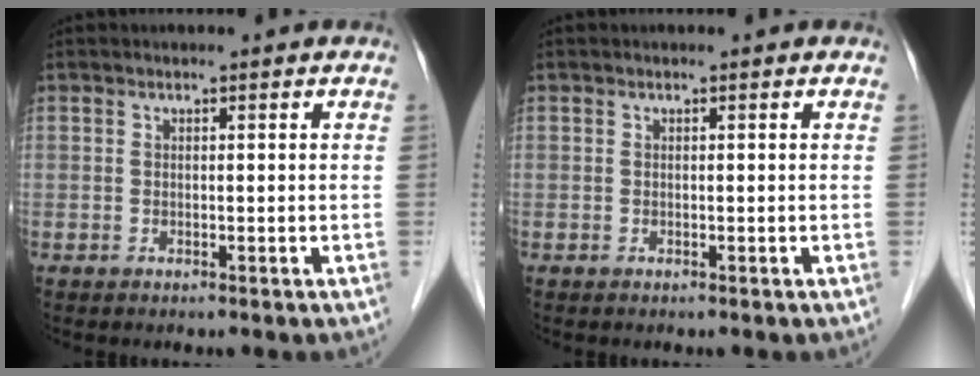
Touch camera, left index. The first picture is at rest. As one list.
[{"total": 0.0}]